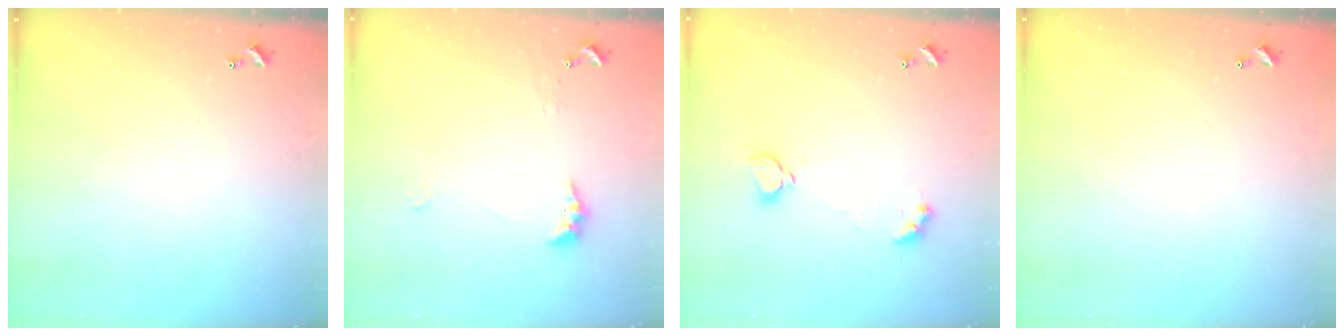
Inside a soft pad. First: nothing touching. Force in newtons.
{"total": 2.7, "press": 2.6, "slide": 0.6}
{"total": 2.3, "press": 2.2, "slide": 0.3}
{"total": 2.7, "press": 2.7, "slide": 0.1}